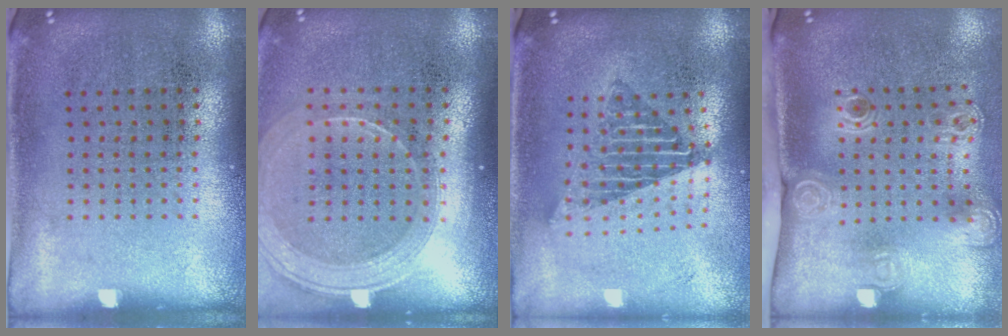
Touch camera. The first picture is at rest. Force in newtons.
{"total": 1.8, "press": 1.6, "slide": 0.7}
{"total": 1.7, "press": 1.4, "slide": 1.0}
{"total": 2.3, "press": 1.6, "slide": 1.7}